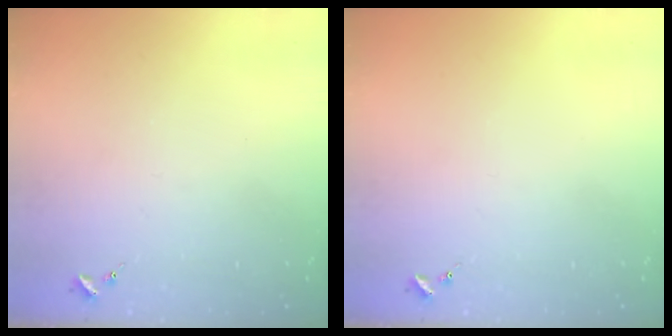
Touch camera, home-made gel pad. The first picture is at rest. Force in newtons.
{"total": 0.0}